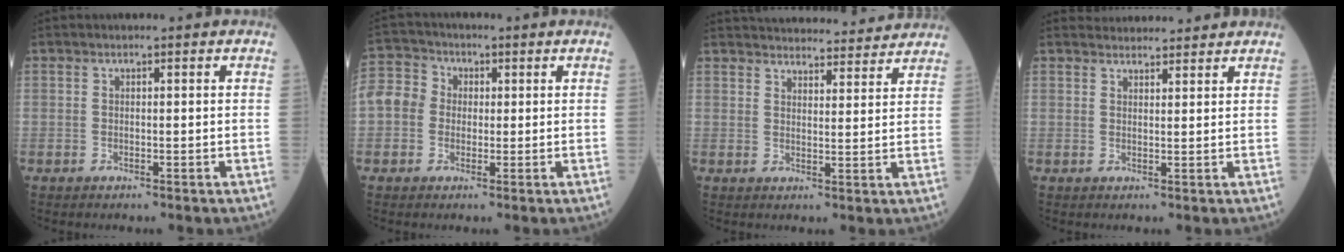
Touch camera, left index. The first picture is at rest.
{"total": 12.3, "force": [1.0, 11.3, 5.0], "torque": [-0.146, 0.051, 0.018]}
{"total": 16.3, "force": [15.7, 2.4, 3.6], "torque": [-0.037, 0.018, 0.203]}
{"total": 5.2, "force": [5.1, 0.9, 0.6], "torque": [-0.005, 0.023, 0.066]}